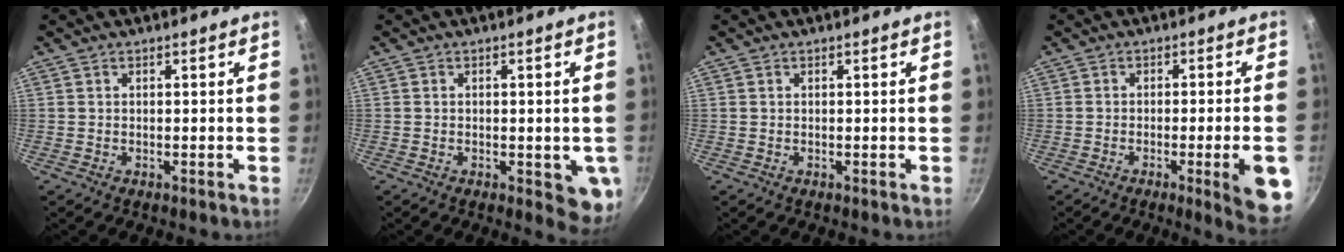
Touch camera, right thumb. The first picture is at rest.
{"total": 6.6, "force": [-1.2, 3.1, 5.7], "torque": [-0.044, -0.005, -0.012]}
{"total": 0.0}
{"total": 9.7, "force": [-3.2, 1.4, 9.0], "torque": [-0.097, 0.011, -0.040]}